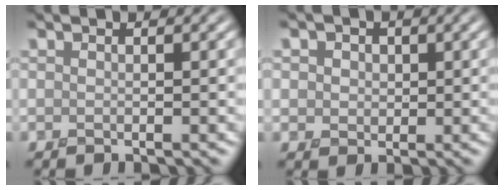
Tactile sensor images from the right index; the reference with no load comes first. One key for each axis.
{"total": 3.2, "fx": 1.0, "fy": 2.7, "fz": 1.5, "tx": -0.032, "ty": 0.010, "tz": 0.008}